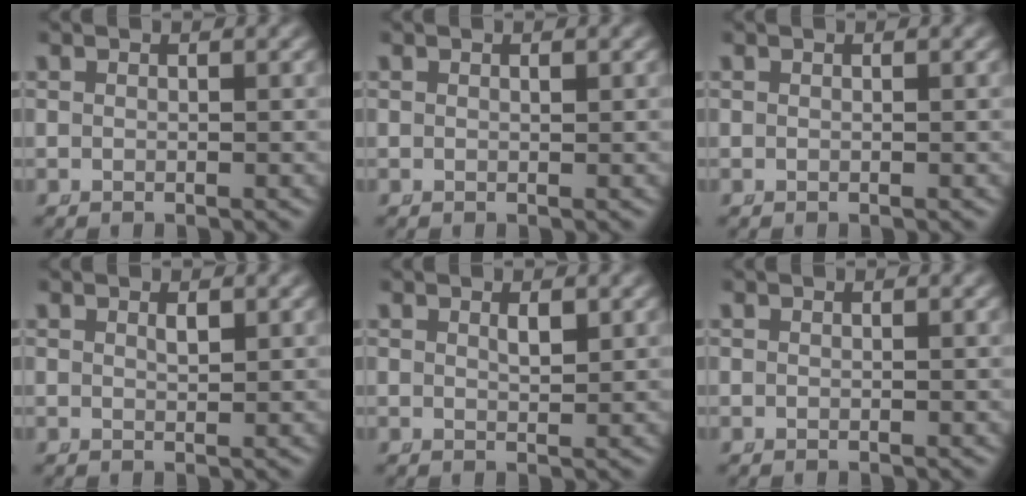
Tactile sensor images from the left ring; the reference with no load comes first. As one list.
[{"total": 0.0}, {"total": 0.0}, {"total": 0.7, "force": [0.4, -0.1, 0.6], "torque": [-0.011, -0.010, 0.015]}, {"total": 1.0, "force": [0.6, 0.0, 0.9], "torque": [-0.014, -0.010, 0.016]}, {"total": 0.0}]